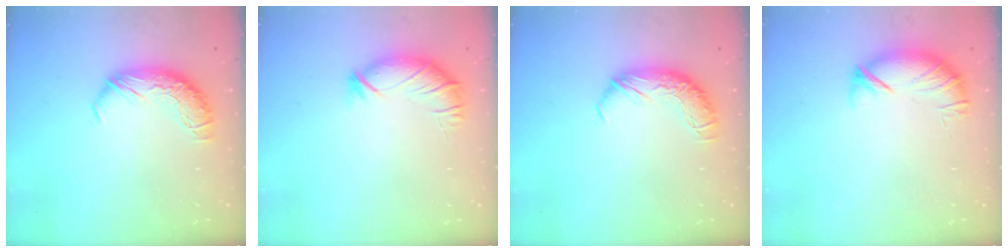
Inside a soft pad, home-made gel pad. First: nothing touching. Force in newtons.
{"total": 3.2, "press": 2.5, "slide": 1.9}
{"total": 0.0}
{"total": 5.3, "press": 4.9, "slide": 2.0}